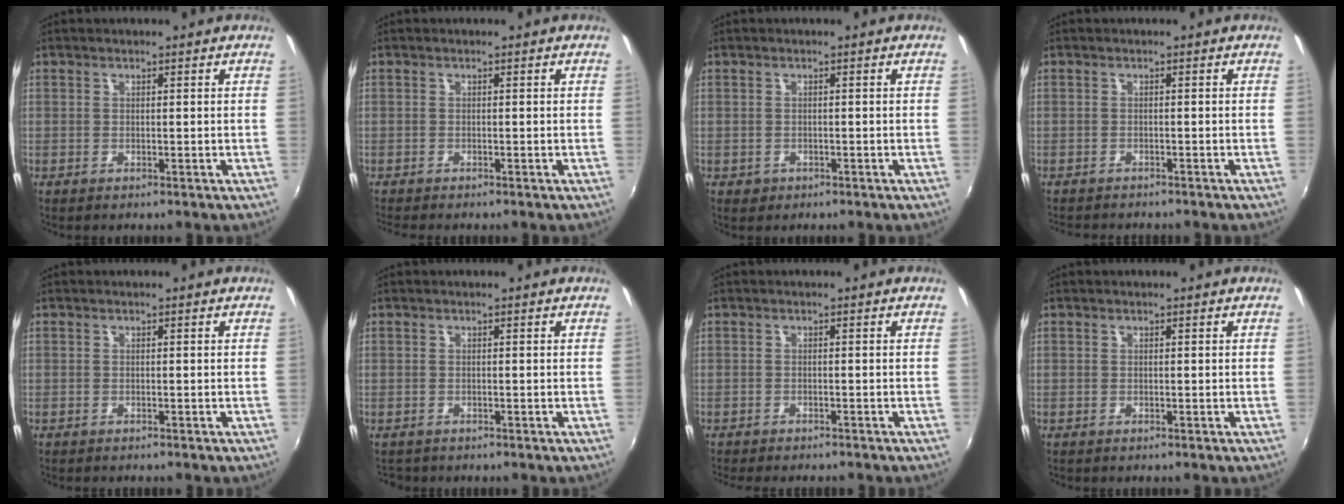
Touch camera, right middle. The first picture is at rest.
{"total": 1.6, "force": [-1.5, 0.1, 0.5], "torque": [-0.012, -0.013, -0.028]}
{"total": 1.6, "force": [-0.7, 1.4, 0.4], "torque": [-0.010, -0.004, -0.008]}
{"total": 3.9, "force": [-3.6, 0.9, 1.1], "torque": [-0.030, -0.016, -0.057]}
{"total": 1.0, "force": [-0.9, 0.2, 0.2], "torque": [-0.006, -0.006, -0.016]}
{"total": 1.6, "force": [-1.3, 0.8, 0.2], "torque": [-0.009, -0.005, -0.020]}
{"total": 4.9, "force": [-4.5, 1.1, 1.8], "torque": [-0.045, -0.018, -0.070]}
{"total": 0.0}